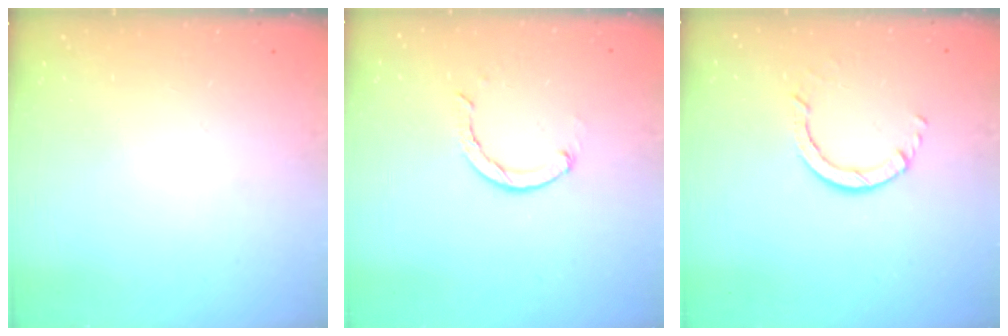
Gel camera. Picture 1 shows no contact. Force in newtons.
{"total": 2.4, "press": 2.4, "slide": 0.1}
{"total": 3.0, "press": 3.0, "slide": 0.4}